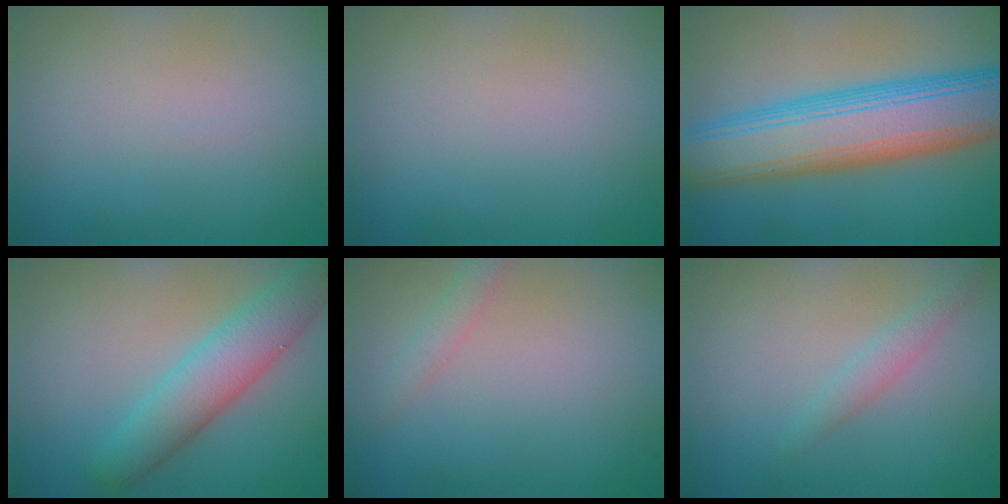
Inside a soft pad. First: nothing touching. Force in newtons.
{"total": 0.0}
{"total": 10.5, "press": 10.5, "slide": 0.6}
{"total": 5.1, "press": 5.1, "slide": 0.3}
{"total": 1.3, "press": 1.3, "slide": 0.0}
{"total": 1.5, "press": 1.5, "slide": 0.1}